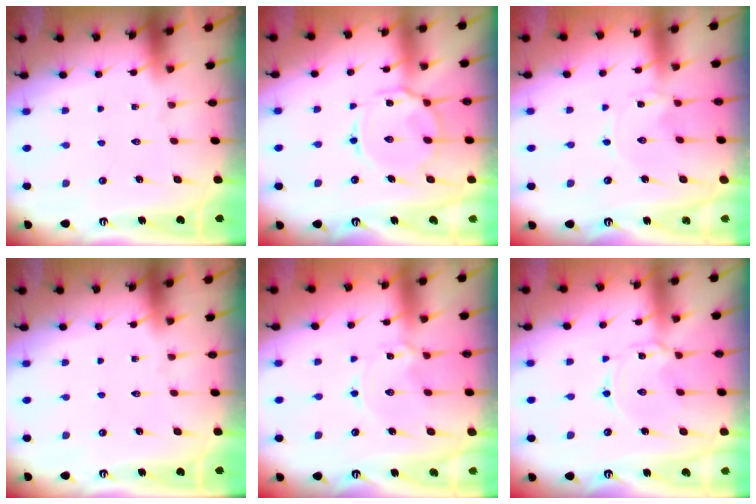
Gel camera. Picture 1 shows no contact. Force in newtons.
{"total": 11.1, "press": 11.0, "slide": 1.0}
{"total": 0.0}
{"total": 0.0}
{"total": 1.5, "press": 1.5, "slide": 0.2}
{"total": 1.8, "press": 1.7, "slide": 0.1}